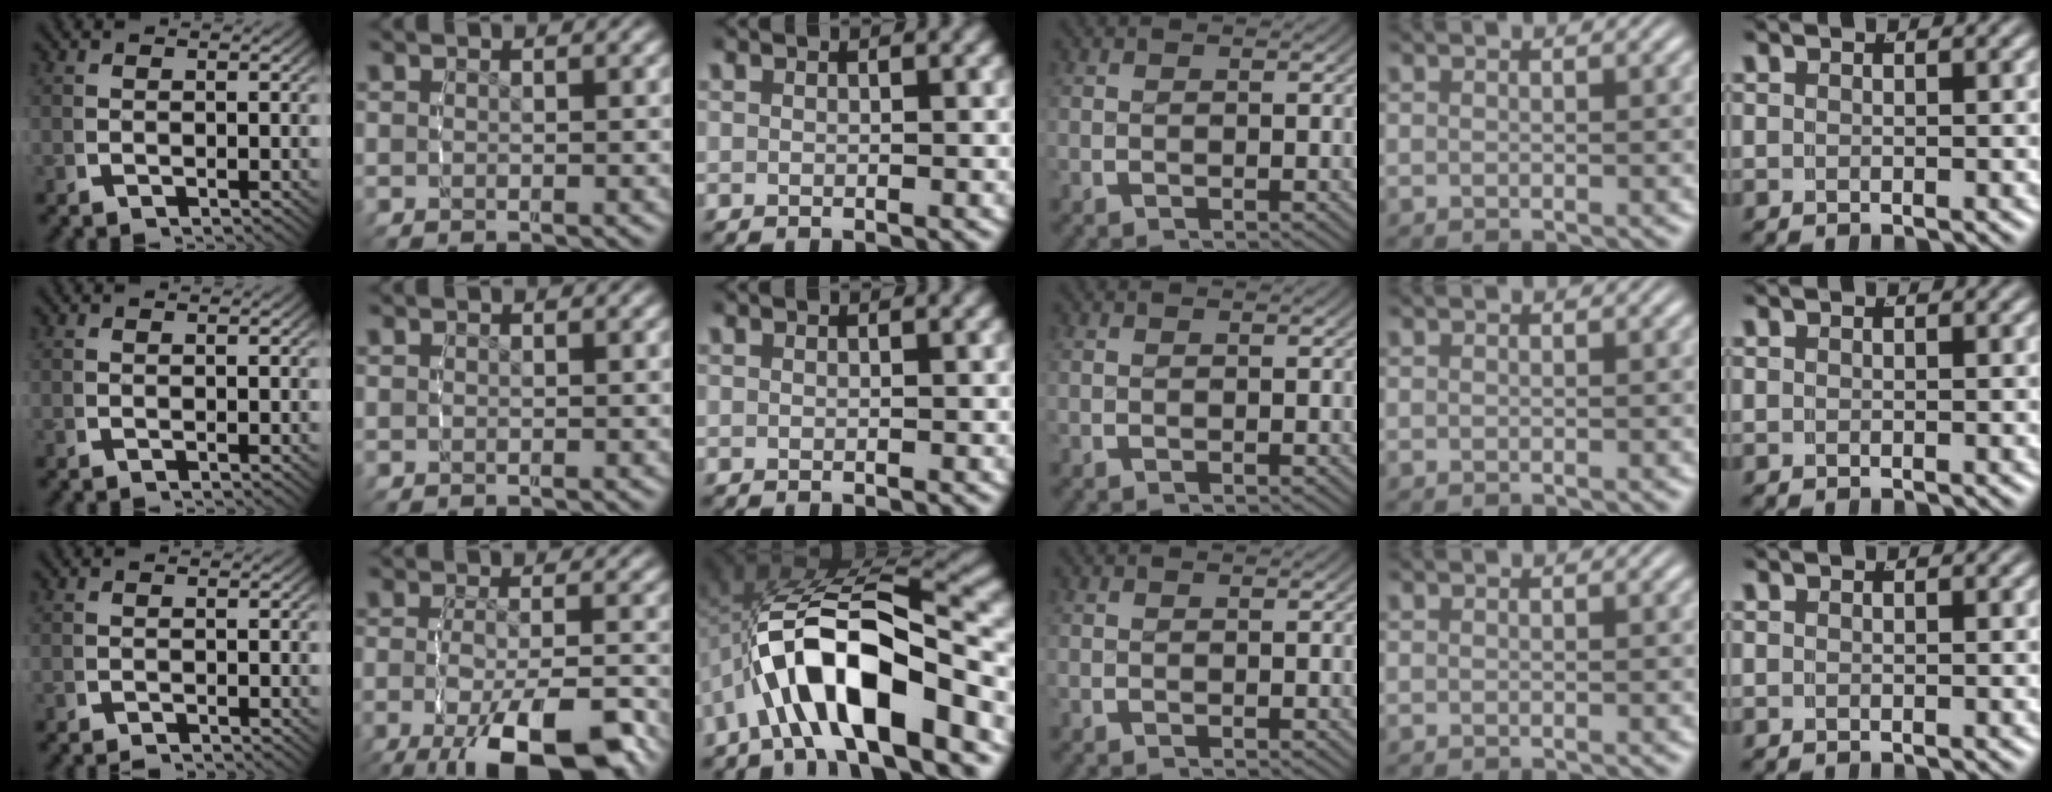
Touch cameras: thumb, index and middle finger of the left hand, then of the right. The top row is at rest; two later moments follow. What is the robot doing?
{"motion": "grasp_and_lifting", "object": "bottle cap"}